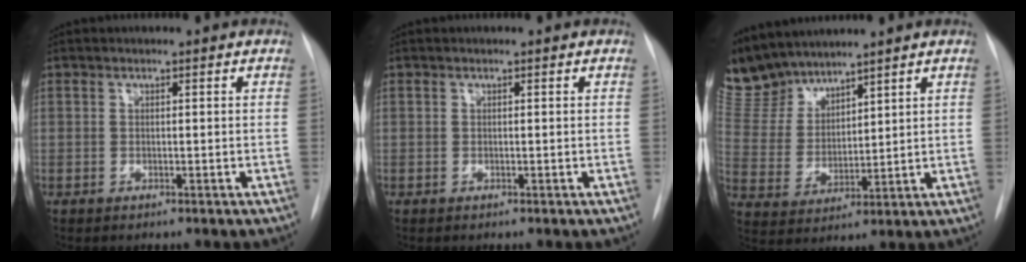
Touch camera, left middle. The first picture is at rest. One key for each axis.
{"total": 0.0}
{"total": 10.2, "fx": 9.8, "fy": 2.4, "fz": 1.6, "tx": -0.050, "ty": 0.003, "tz": 0.217}